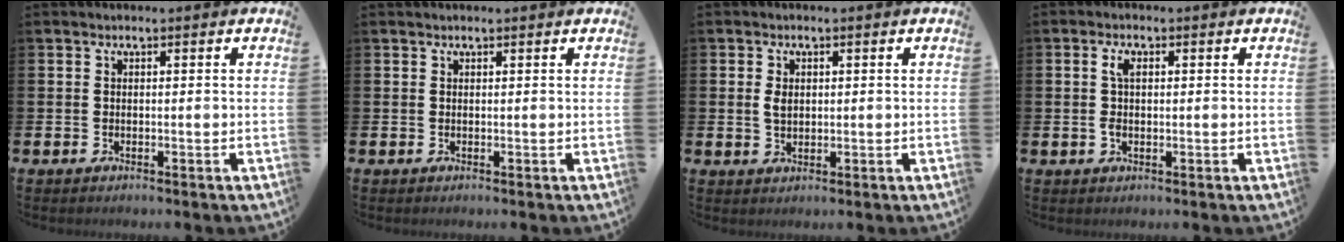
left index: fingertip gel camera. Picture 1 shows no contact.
{"total": 0.0}
{"total": 2.3, "force": [0.8, 1.5, 1.6], "torque": [-0.022, 0.000, 0.010]}
{"total": 2.7, "force": [0.6, 1.4, 2.2], "torque": [-0.039, 0.006, 0.006]}